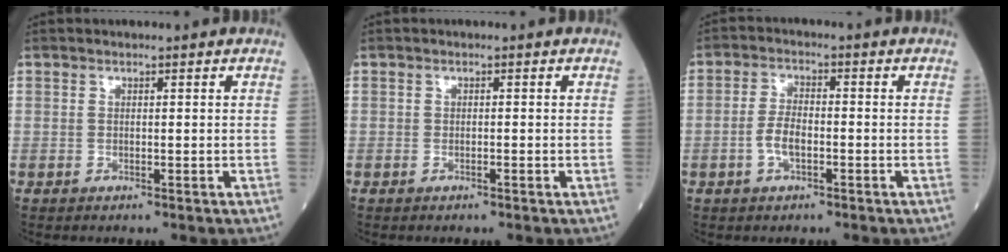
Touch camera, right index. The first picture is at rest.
{"total": 0.0}
{"total": 4.0, "force": [-1.4, 1.8, 3.3], "torque": [-0.073, 0.005, -0.029]}